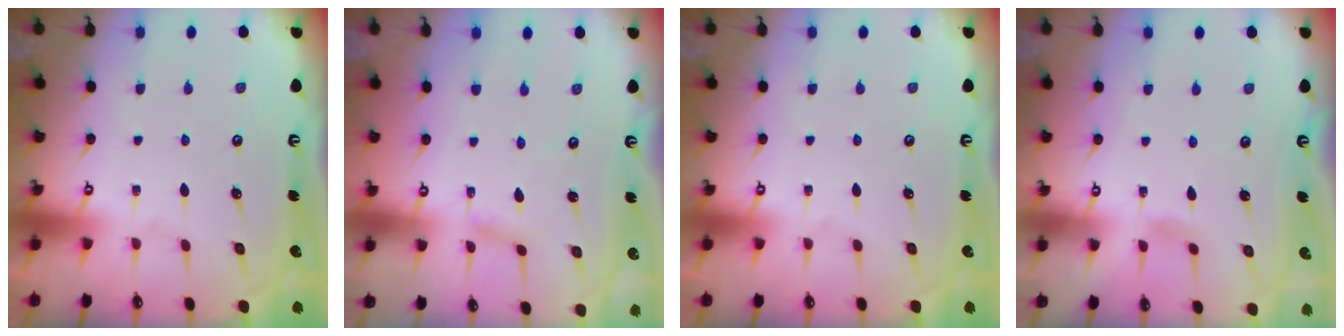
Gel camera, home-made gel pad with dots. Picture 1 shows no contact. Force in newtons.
{"total": 2.3, "press": 2.3, "slide": 0.2}
{"total": 0.0}
{"total": 6.0, "press": 6.0, "slide": 0.5}